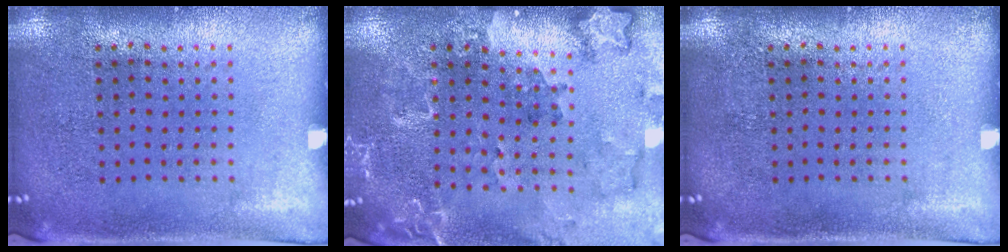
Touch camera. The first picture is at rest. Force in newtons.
{"total": 1.8, "press": 1.7, "slide": 0.3}
{"total": 0.0}